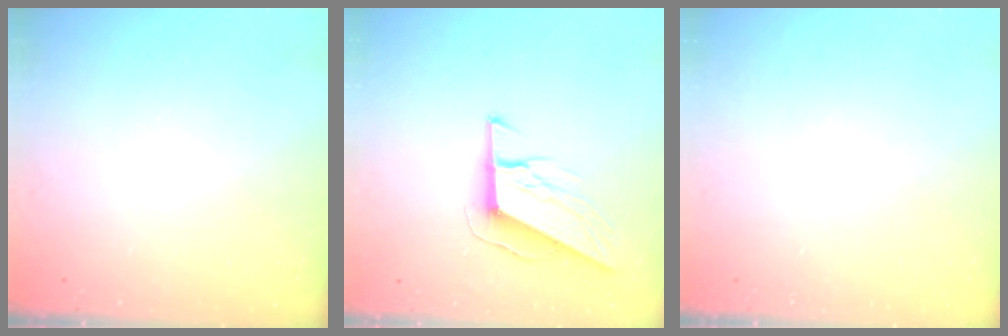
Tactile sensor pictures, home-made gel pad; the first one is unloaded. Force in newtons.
{"total": 10.1, "press": 10.0, "slide": 1.6}
{"total": 0.0}